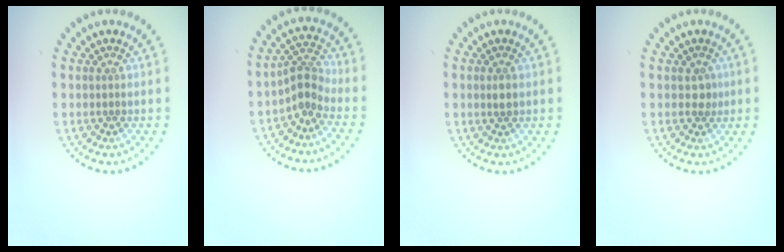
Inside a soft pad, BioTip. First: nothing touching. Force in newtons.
{"total": 2.6, "press": 1.9, "slide": 1.8}
{"total": 1.0, "press": 1.0, "slide": 0.3}
{"total": 0.8, "press": 0.8, "slide": 0.3}